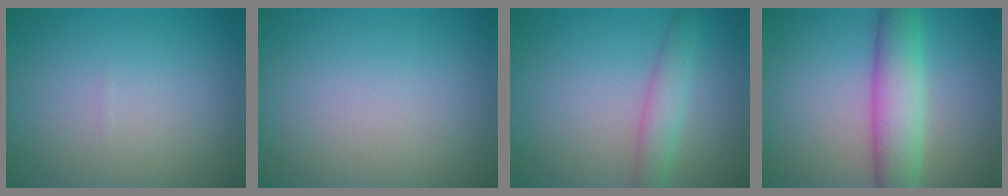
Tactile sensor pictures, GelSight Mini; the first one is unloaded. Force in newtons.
{"total": 0.0}
{"total": 2.7, "press": 2.6, "slide": 0.2}
{"total": 5.8, "press": 5.8, "slide": 0.4}